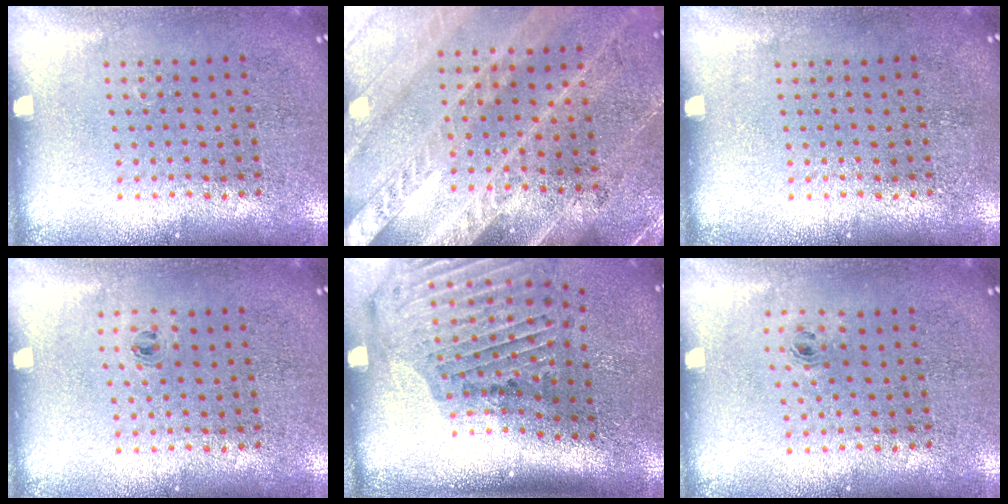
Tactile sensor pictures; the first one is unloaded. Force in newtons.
{"total": 2.9, "press": 2.6, "slide": 1.1}
{"total": 0.0}
{"total": 0.5, "press": 0.3, "slide": 0.5}
{"total": 2.4, "press": 1.9, "slide": 1.4}
{"total": 0.6, "press": 0.3, "slide": 0.6}